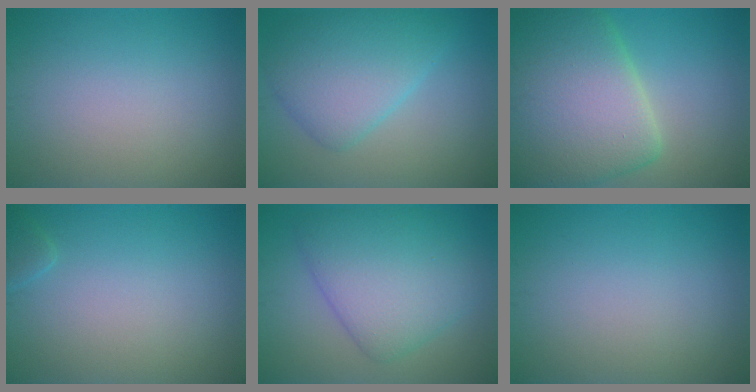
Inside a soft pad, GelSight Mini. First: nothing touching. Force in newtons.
{"total": 6.1, "press": 6.1, "slide": 0.1}
{"total": 11.6, "press": 11.5, "slide": 0.9}
{"total": 0.9, "press": 0.9, "slide": 0.1}
{"total": 7.4, "press": 7.4, "slide": 0.1}
{"total": 0.0}